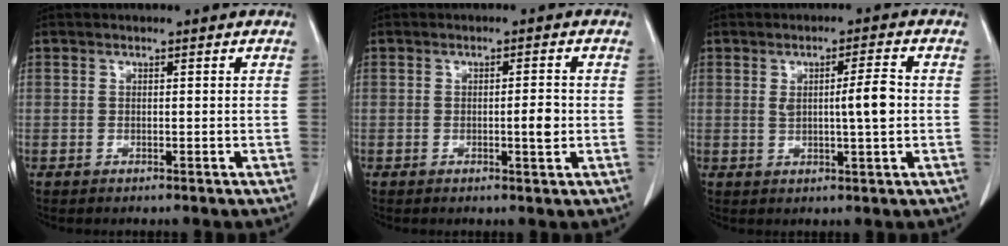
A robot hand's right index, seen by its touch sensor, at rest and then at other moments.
{"total": 2.8, "force": [-0.3, 0.5, 2.7], "torque": [-0.041, -0.001, -0.005]}
{"total": 5.2, "force": [0.4, 0.4, 5.1], "torque": [-0.079, 0.001, 0.005]}